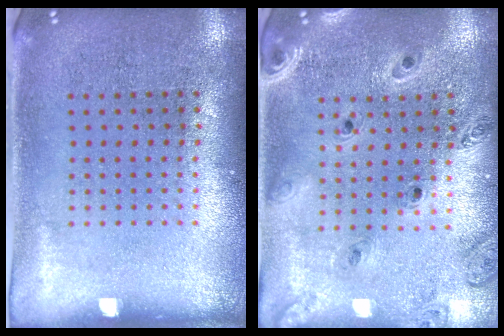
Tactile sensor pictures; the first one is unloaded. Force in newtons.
{"total": 1.3, "press": 1.3, "slide": 0.2}